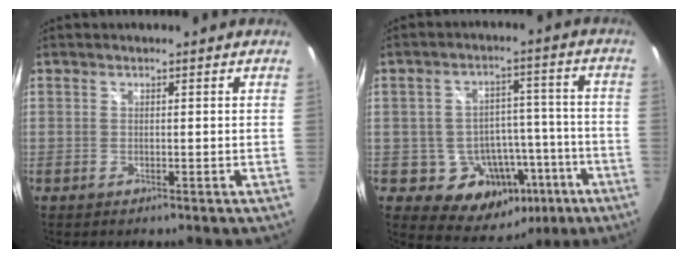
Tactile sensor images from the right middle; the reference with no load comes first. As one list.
[{"total": 13.9, "force": [-6.3, 10.6, 6.4], "torque": [-0.114, 0.029, -0.061]}]